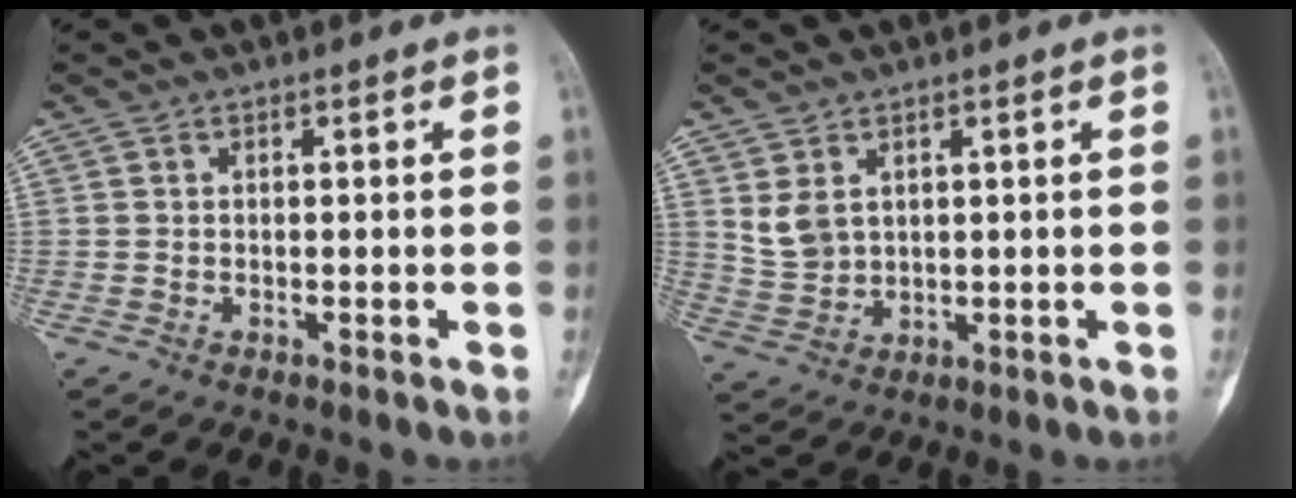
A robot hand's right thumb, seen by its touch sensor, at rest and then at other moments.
{"total": 4.9, "force": [2.1, 3.3, 2.9], "torque": [-0.052, -0.011, 0.055]}